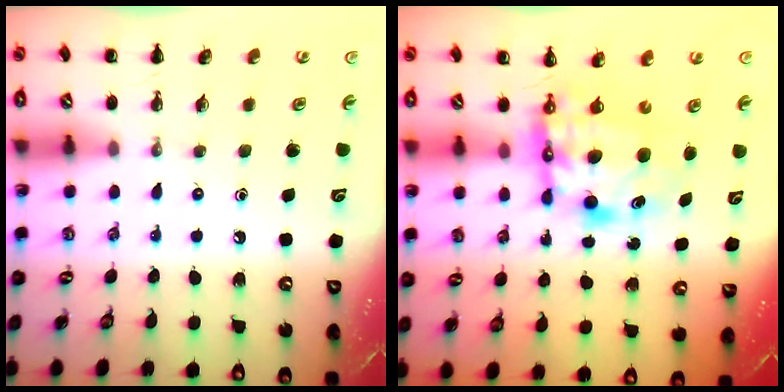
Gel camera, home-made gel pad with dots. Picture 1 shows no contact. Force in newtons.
{"total": 7.6, "press": 7.4, "slide": 1.8}